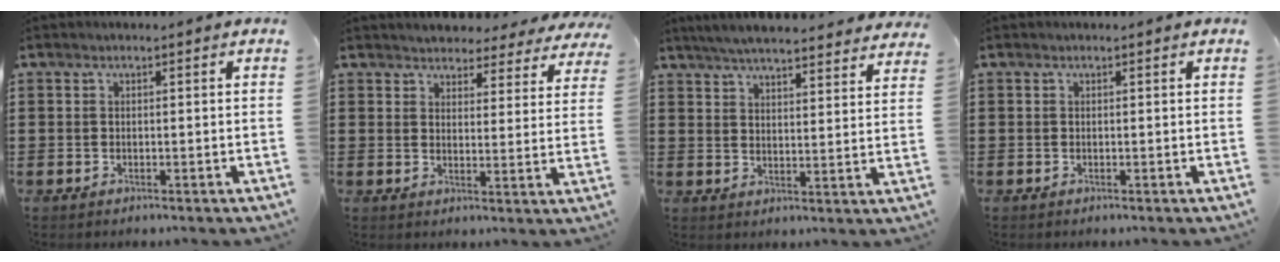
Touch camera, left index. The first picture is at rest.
{"total": 3.6, "force": [3.6, 0.5, -0.1], "torque": [-0.018, -0.019, 0.062]}
{"total": 5.4, "force": [5.2, -0.1, 1.3], "torque": [-0.044, -0.023, 0.092]}
{"total": 0.0}